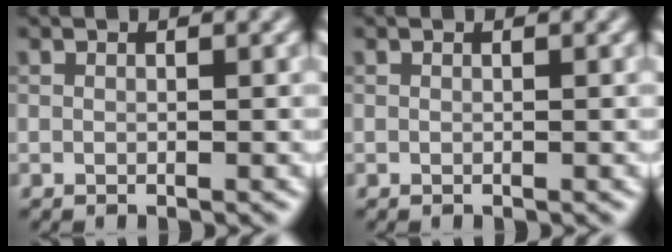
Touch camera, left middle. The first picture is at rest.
{"total": 0.0}